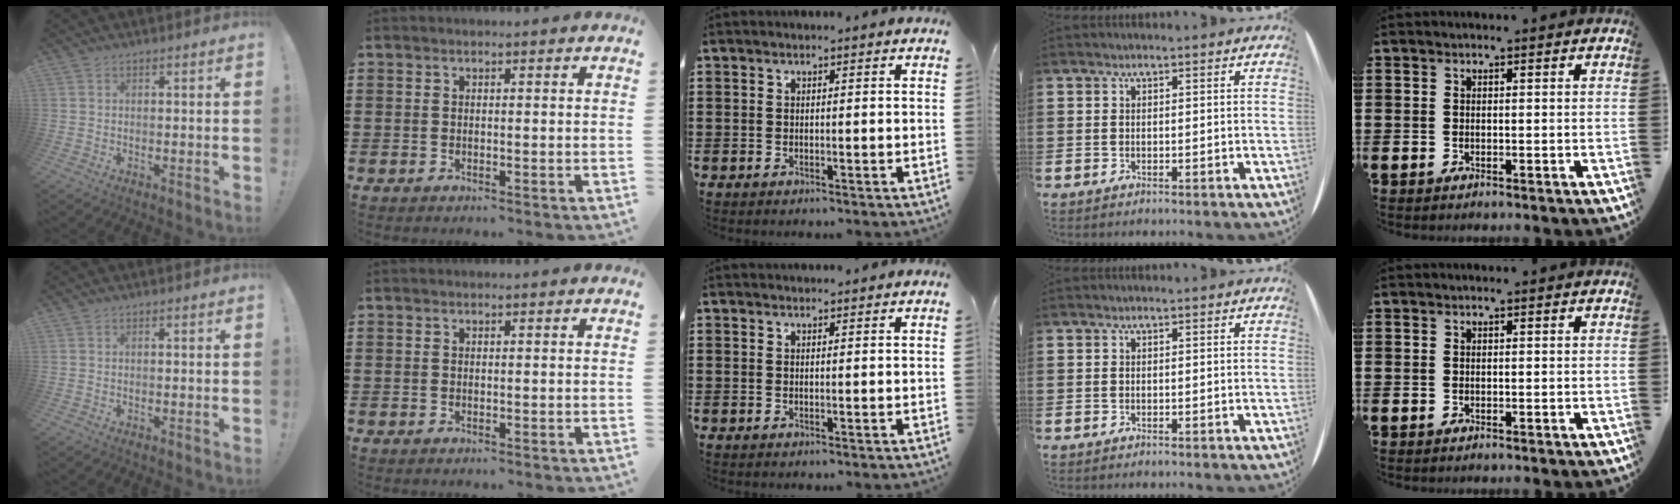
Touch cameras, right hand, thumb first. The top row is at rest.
{"middle": {"total": 1.0, "force": [1.0, 0.1, 0.0], "torque": [0.005, -0.003, 0.017]}}